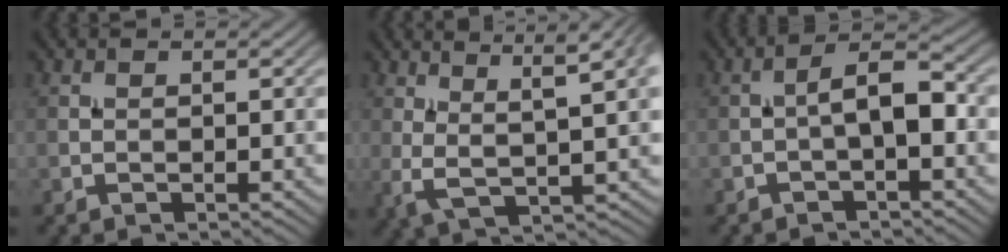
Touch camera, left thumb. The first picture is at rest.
{"total": 9.1, "force": [3.3, 2.2, 8.2], "torque": [-0.153, 0.013, 0.066]}
{"total": 4.0, "force": [-1.0, 1.2, 3.7], "torque": [-0.063, 0.018, -0.026]}